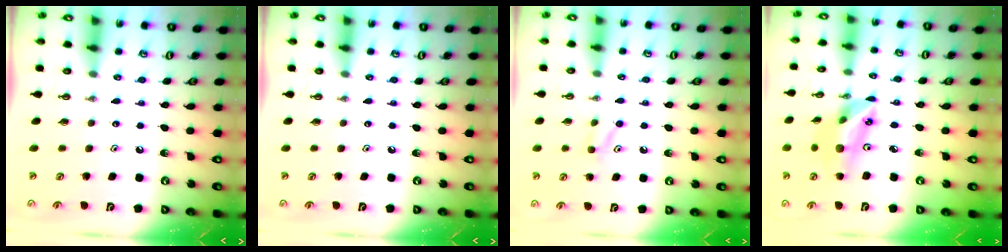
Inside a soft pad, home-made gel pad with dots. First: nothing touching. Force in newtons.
{"total": 0.0}
{"total": 4.0, "press": 4.0, "slide": 0.4}
{"total": 15.5, "press": 15.1, "slide": 3.3}